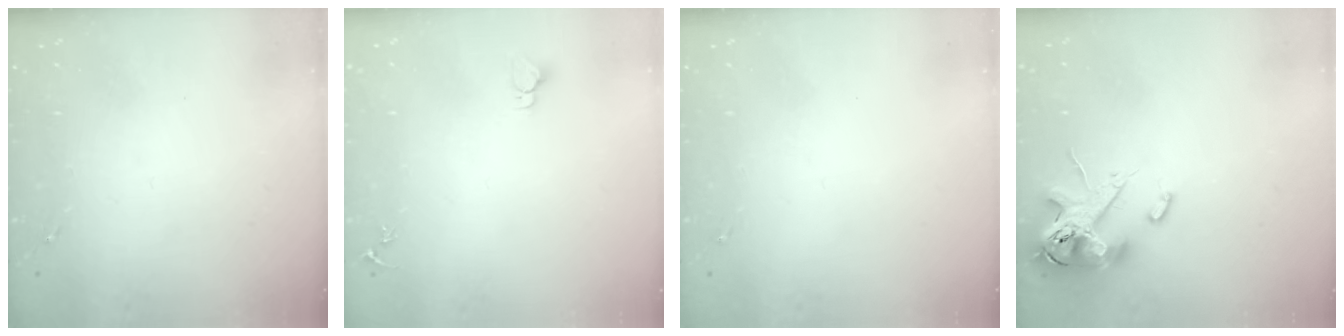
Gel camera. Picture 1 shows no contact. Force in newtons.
{"total": 2.8, "press": 2.8, "slide": 0.2}
{"total": 0.0}
{"total": 13.9, "press": 13.7, "slide": 2.4}